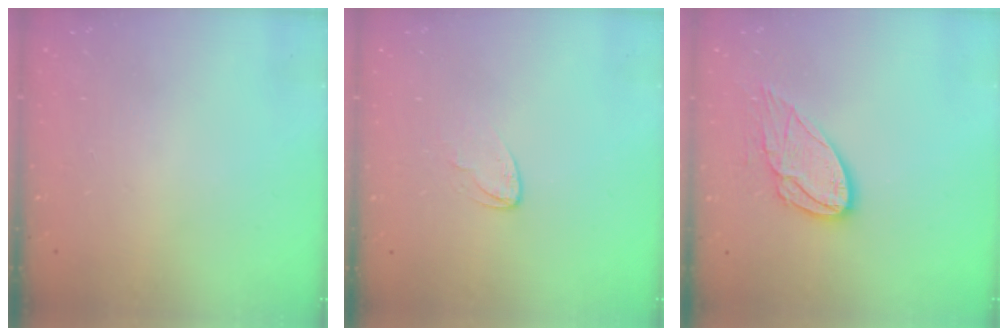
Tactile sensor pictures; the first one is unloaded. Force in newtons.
{"total": 2.9, "press": 2.9, "slide": 0.2}
{"total": 11.0, "press": 10.9, "slide": 0.5}